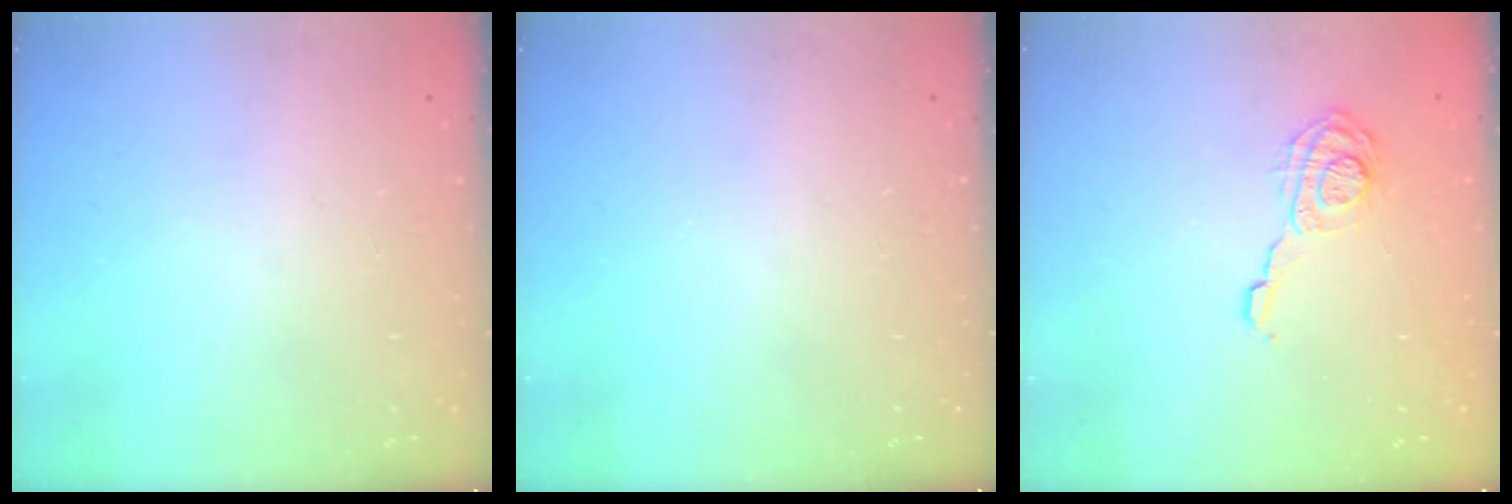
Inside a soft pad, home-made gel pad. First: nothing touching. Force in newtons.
{"total": 0.0}
{"total": 12.7, "press": 12.7, "slide": 0.2}